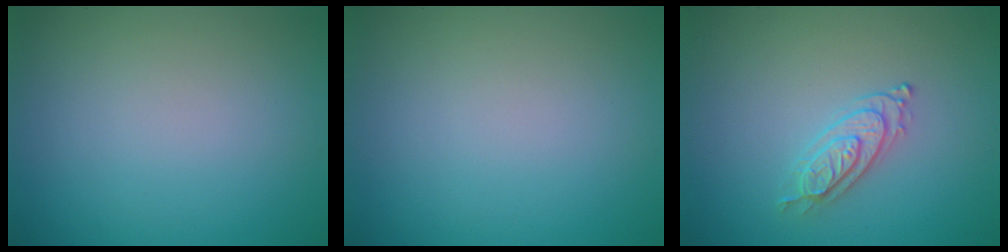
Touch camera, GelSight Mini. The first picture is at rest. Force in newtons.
{"total": 0.0}
{"total": 2.2, "press": 2.1, "slide": 0.7}